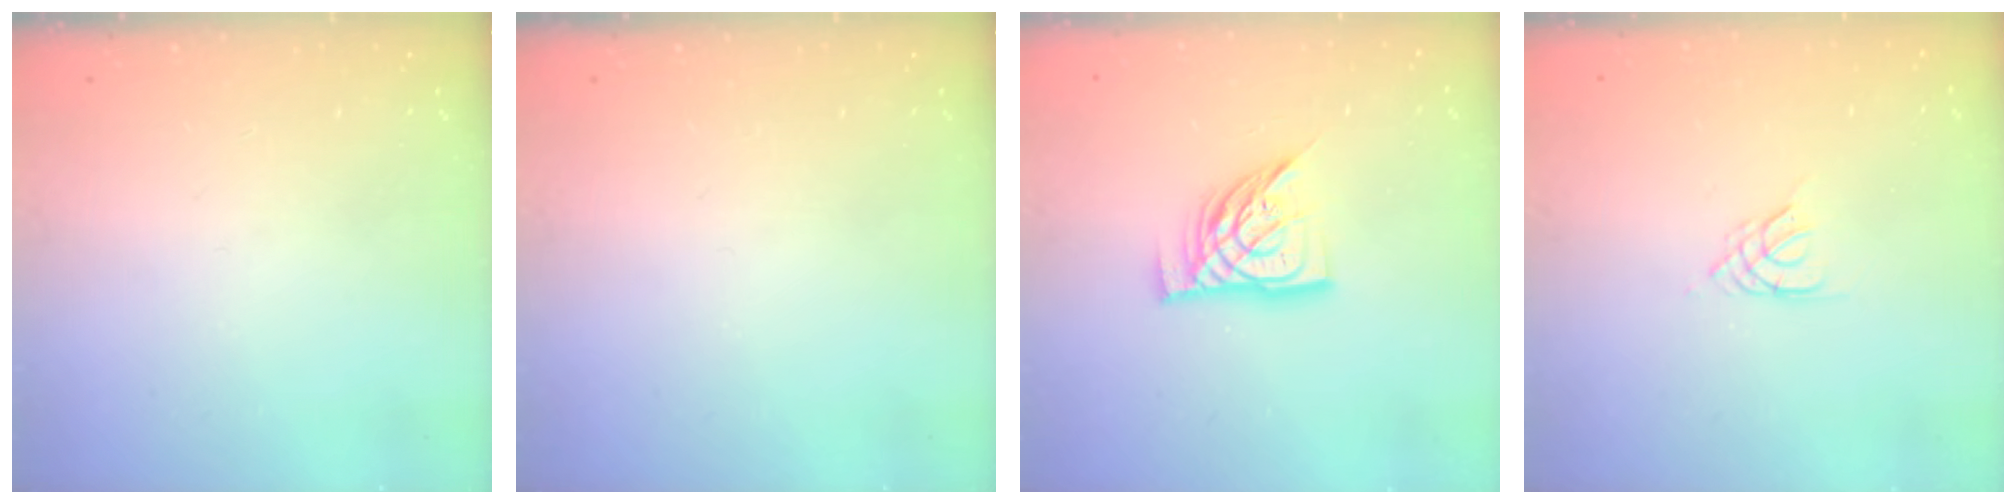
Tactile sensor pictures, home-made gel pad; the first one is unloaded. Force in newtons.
{"total": 0.0}
{"total": 13.0, "press": 13.0, "slide": 1.2}
{"total": 2.1, "press": 2.1, "slide": 0.4}